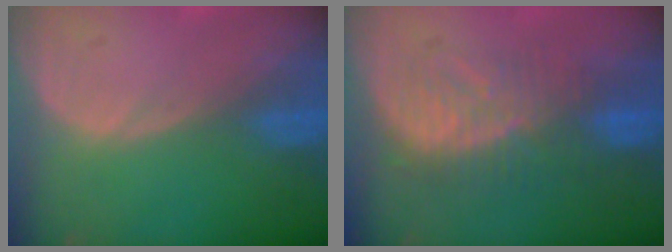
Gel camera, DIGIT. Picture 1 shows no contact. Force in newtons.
{"total": 8.3, "press": 8.1, "slide": 1.7}